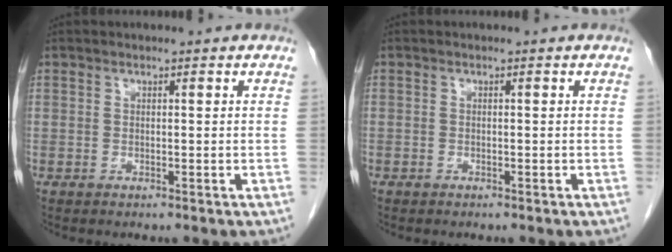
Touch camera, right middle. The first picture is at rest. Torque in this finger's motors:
{"motor_torque": [0.11, -0.28, -0.14, -0.16]}